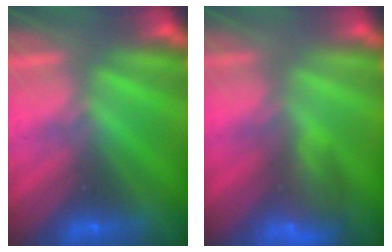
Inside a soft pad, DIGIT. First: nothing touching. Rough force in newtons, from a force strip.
{"total": 8.8}